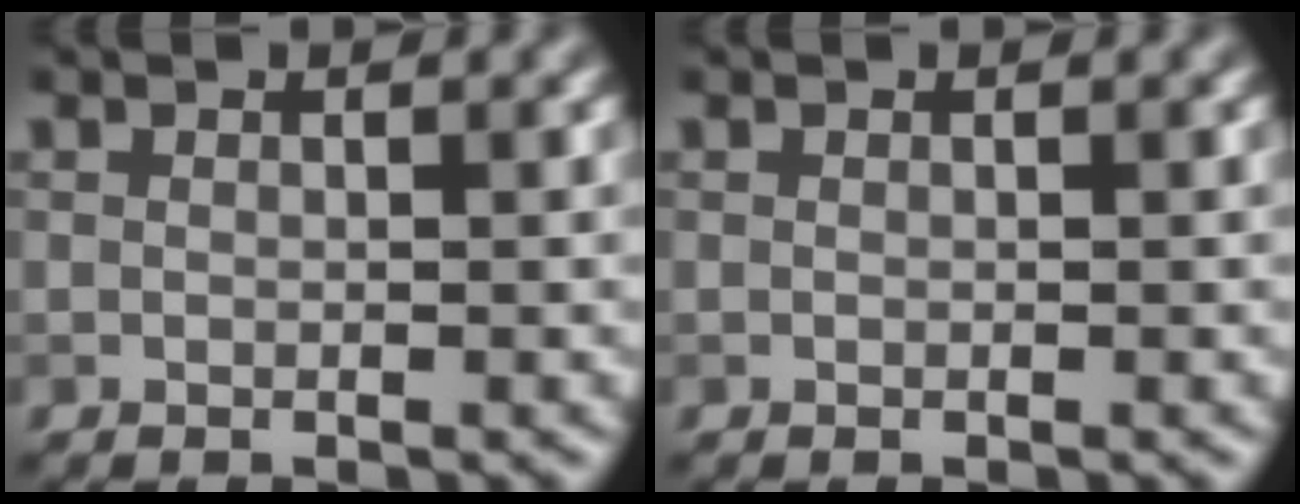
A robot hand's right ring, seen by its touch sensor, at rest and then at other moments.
{"total": 0.0}